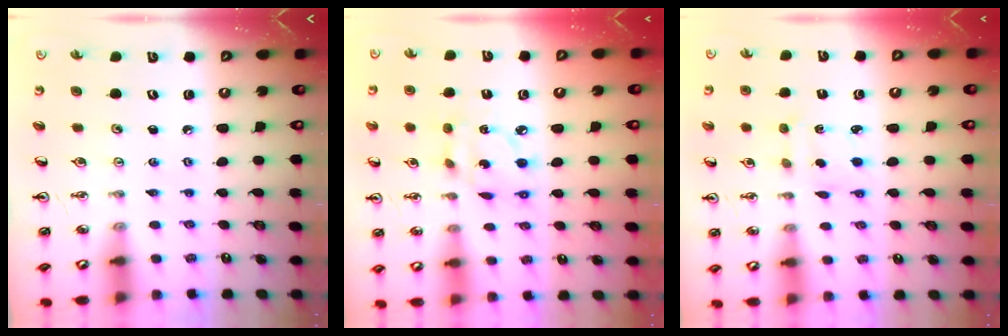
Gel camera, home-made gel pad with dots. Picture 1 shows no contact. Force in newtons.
{"total": 8.6, "press": 8.5, "slide": 0.4}
{"total": 1.9, "press": 1.8, "slide": 0.6}